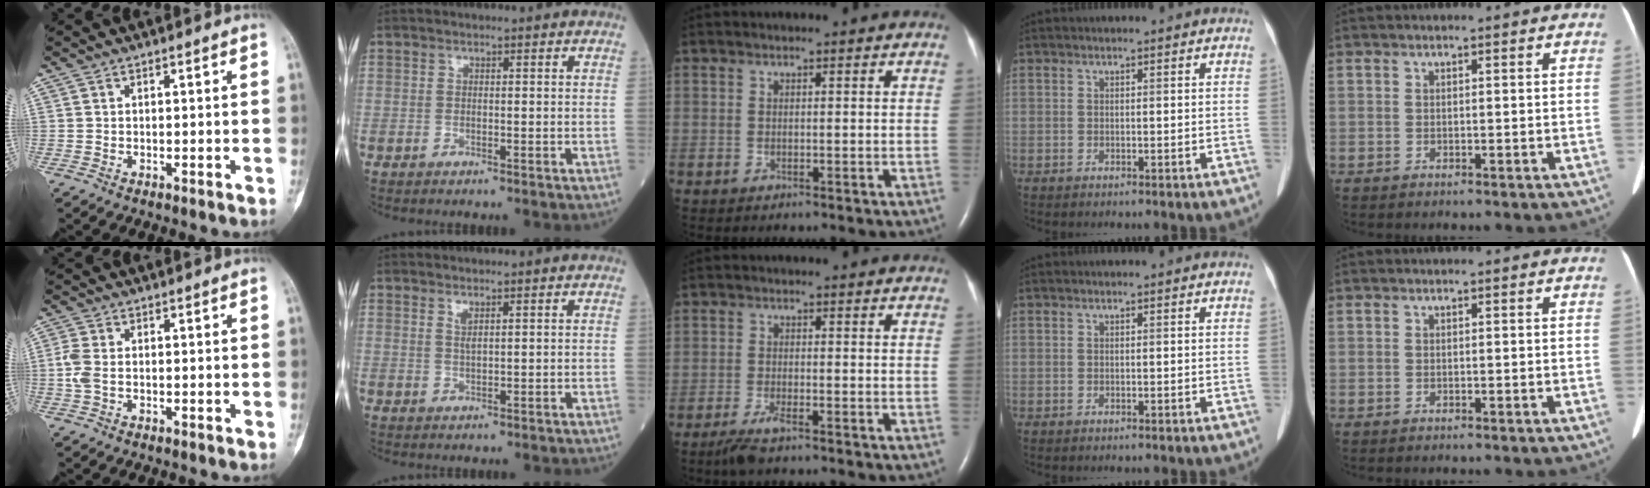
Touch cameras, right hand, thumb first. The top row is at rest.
{"thumb": {"total": 3.4, "force": [-0.3, 2.0, 2.7], "torque": [-0.084, 0.004, -0.009]}, "index": {"total": 1.4, "force": [0.8, 0.2, 1.1], "torque": [-0.026, -0.005, 0.018]}, "middle": {"total": 3.1, "force": [-2.3, 0.4, 2.1], "torque": [-0.054, -0.007, -0.046]}}